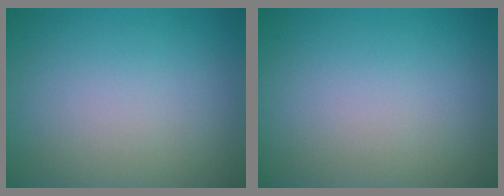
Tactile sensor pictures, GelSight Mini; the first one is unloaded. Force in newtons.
{"total": 0.0}